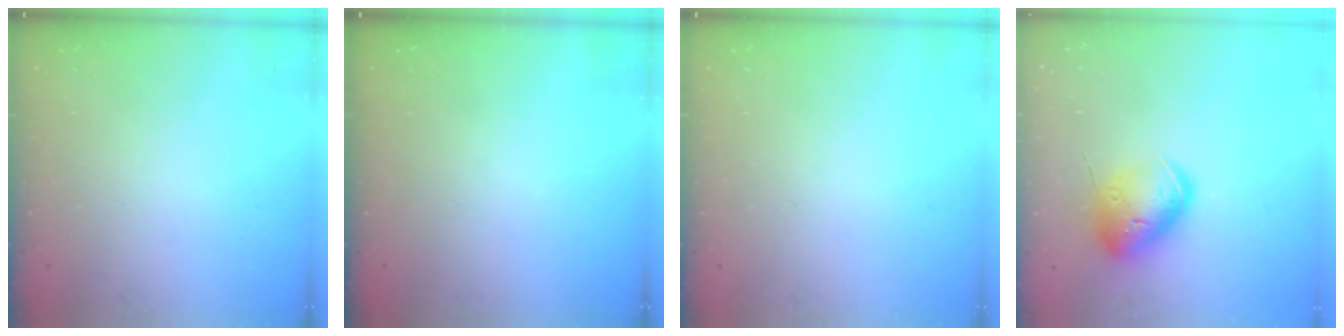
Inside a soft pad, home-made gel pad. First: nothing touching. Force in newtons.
{"total": 0.0}
{"total": 0.0}
{"total": 16.0, "press": 15.8, "slide": 2.3}